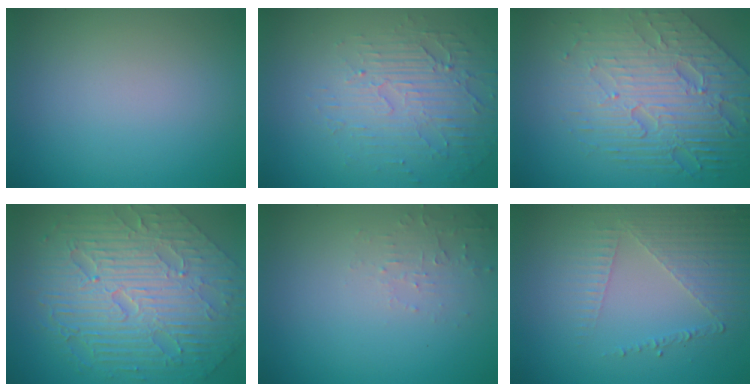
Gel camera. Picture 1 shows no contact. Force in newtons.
{"total": 4.3, "press": 3.2, "slide": 2.8}
{"total": 8.4, "press": 5.7, "slide": 6.2}
{"total": 11.2, "press": 7.5, "slide": 8.4}
{"total": 1.5, "press": 1.5, "slide": 0.3}
{"total": 5.1, "press": 3.2, "slide": 4.0}